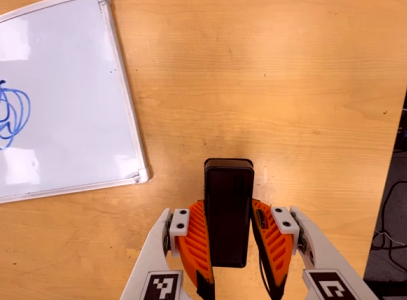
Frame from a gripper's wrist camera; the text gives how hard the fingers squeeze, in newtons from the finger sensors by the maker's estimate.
{"total": 4.6, "left": 3.0, "right": 6.3}